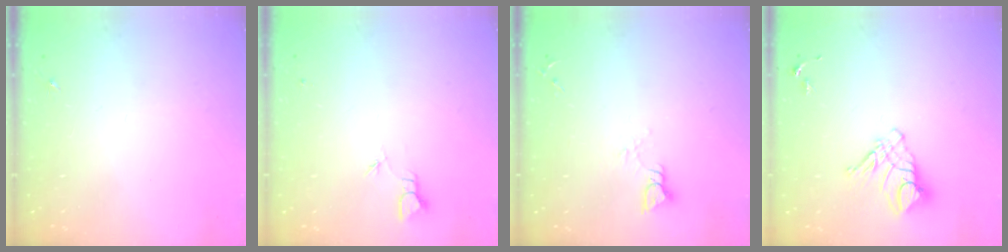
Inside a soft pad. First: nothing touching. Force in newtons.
{"total": 1.8, "press": 1.8, "slide": 0.0}
{"total": 3.6, "press": 3.6, "slide": 0.4}
{"total": 10.7, "press": 10.6, "slide": 1.1}